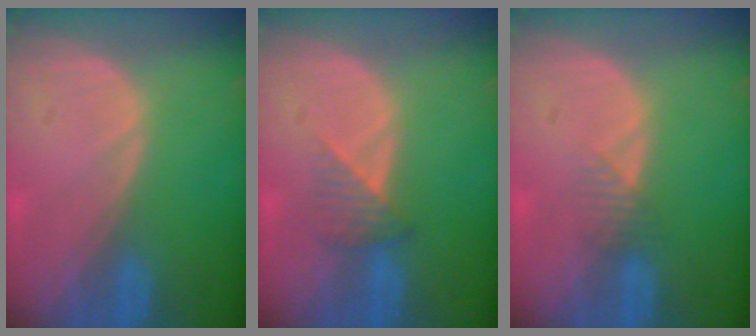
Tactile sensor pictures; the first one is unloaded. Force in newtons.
{"total": 3.3, "press": 2.9, "slide": 1.5}
{"total": 1.9, "press": 1.6, "slide": 1.0}